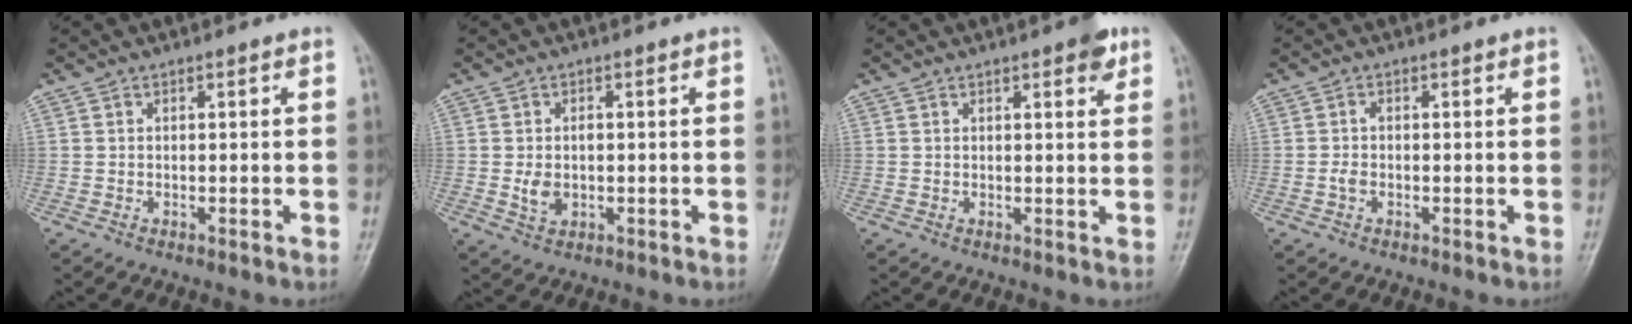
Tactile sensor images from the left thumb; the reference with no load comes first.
{"total": 3.6, "force": [-0.2, 2.5, 2.5], "torque": [-0.038, -0.002, 0.000]}
{"total": 3.5, "force": [2.0, 1.1, 2.6], "torque": [-0.026, -0.006, 0.020]}
{"total": 1.7, "force": [-0.3, 1.0, 1.3], "torque": [-0.027, 0.002, -0.009]}